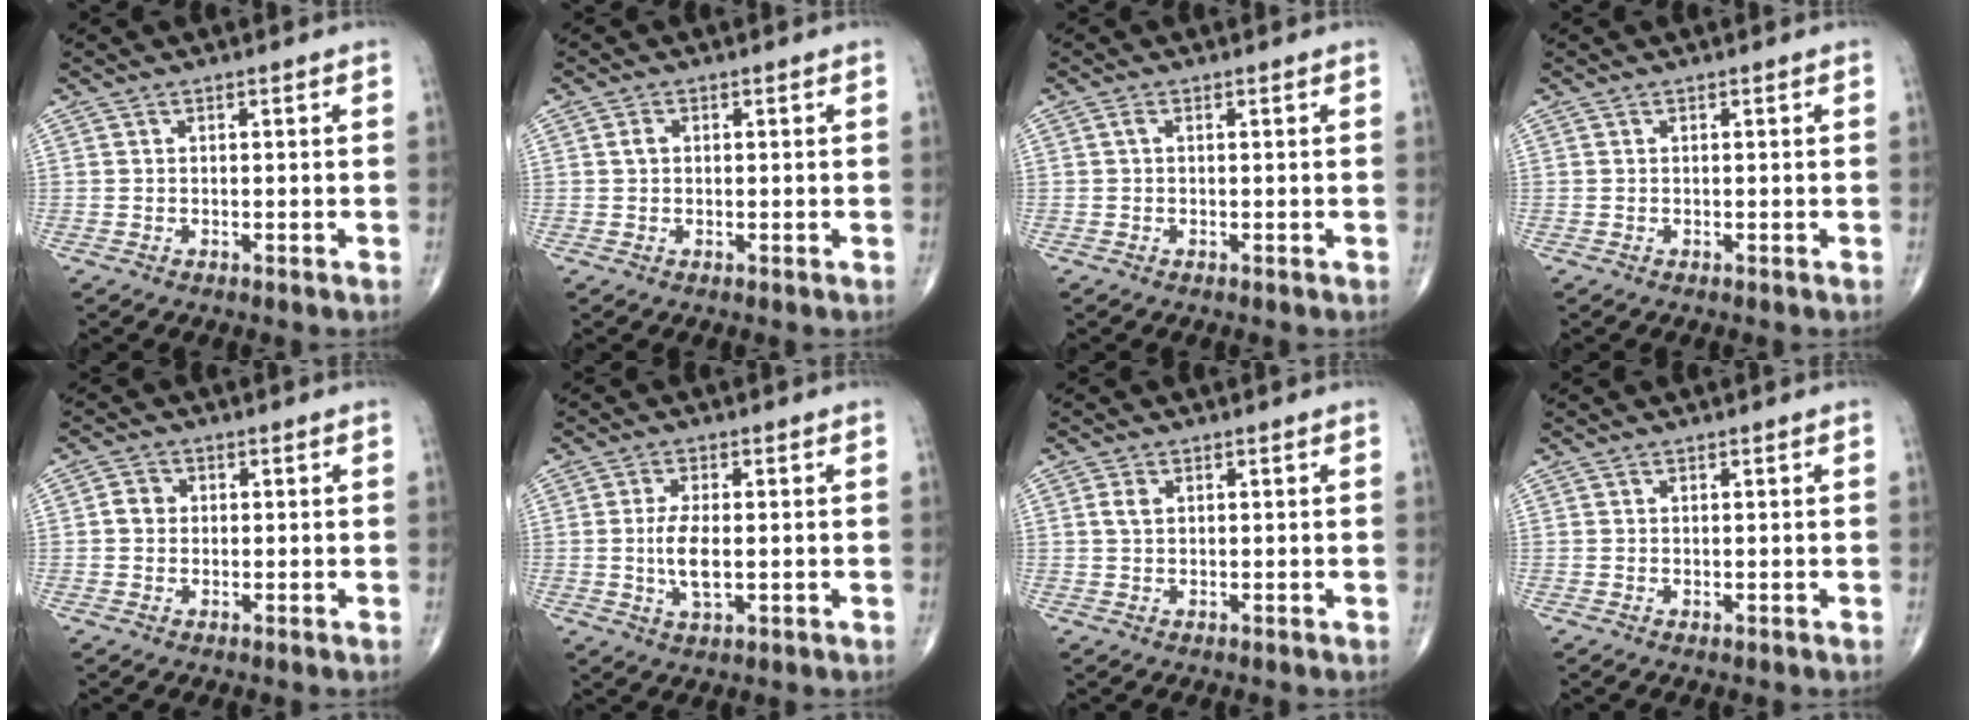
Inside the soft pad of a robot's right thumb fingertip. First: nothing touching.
{"total": 1.4, "force": [0.2, 1.1, 0.9], "torque": [-0.015, 0.005, 0.003]}
{"total": 0.7, "force": [0.0, 0.3, 0.7], "torque": [-0.013, 0.000, -0.003]}
{"total": 0.0}
{"total": 2.7, "force": [0.1, 2.4, 1.2], "torque": [-0.009, 0.006, -0.003]}
{"total": 5.9, "force": [-0.4, 2.4, 5.4], "torque": [-0.108, -0.008, -0.007]}
{"total": 2.0, "force": [0.5, 1.3, 1.4], "torque": [-0.029, 0.004, 0.012]}
{"total": 0.0}